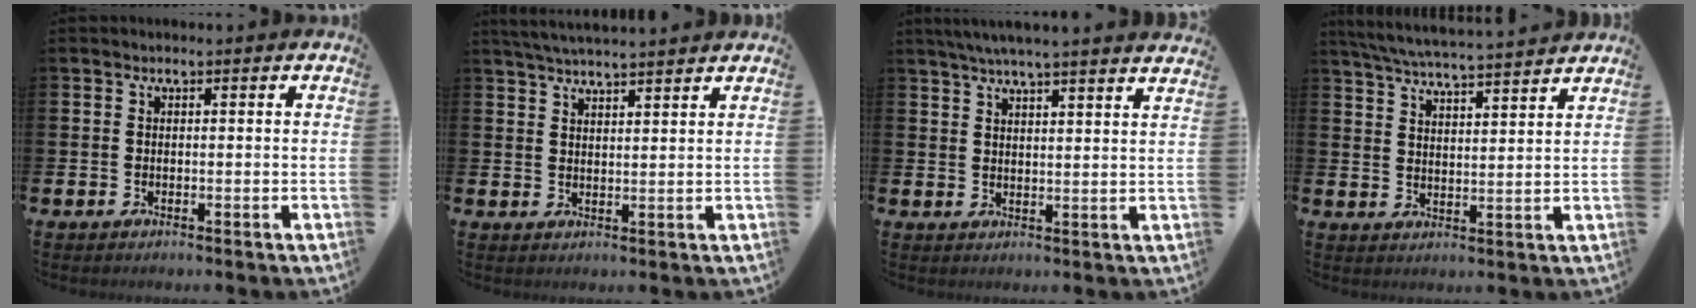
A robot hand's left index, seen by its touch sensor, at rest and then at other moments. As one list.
[{"total": 4.0, "force": [3.9, -0.2, 0.7], "torque": [-0.027, -0.012, 0.072]}, {"total": 5.0, "force": [4.7, -0.6, 1.5], "torque": [-0.047, -0.015, 0.085]}, {"total": 6.0, "force": [5.8, -0.2, 1.3], "torque": [-0.046, -0.039, 0.103]}]